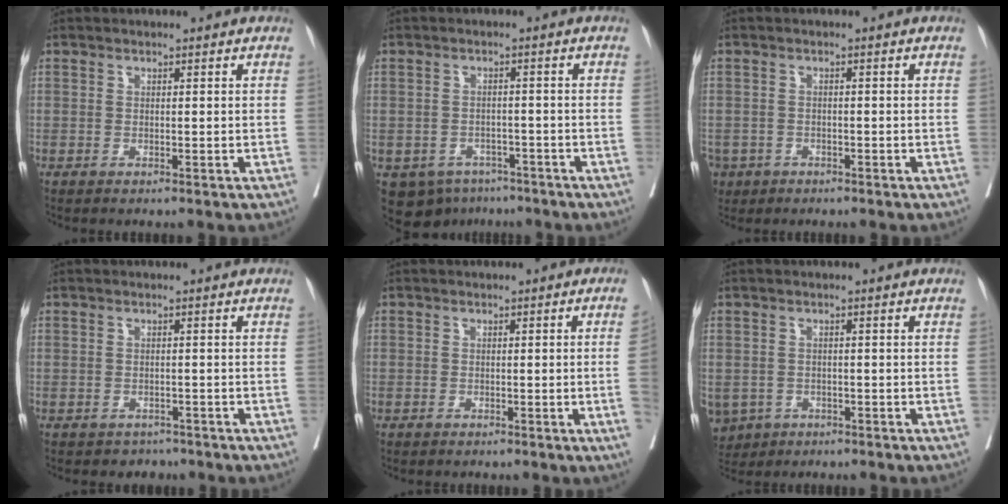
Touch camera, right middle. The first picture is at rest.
{"total": 7.9, "force": [-5.2, 5.6, 2.1], "torque": [-0.033, 0.004, -0.068]}
{"total": 4.2, "force": [-2.6, 3.2, 0.9], "torque": [-0.017, 0.003, -0.041]}
{"total": 2.3, "force": [-1.8, 1.4, -0.2], "torque": [-0.004, 0.003, -0.030]}
{"total": 3.0, "force": [-0.5, -1.1, 2.8], "torque": [-0.036, -0.003, -0.007]}
{"total": 7.7, "force": [-3.6, 6.4, 2.4], "torque": [-0.068, 0.000, -0.052]}